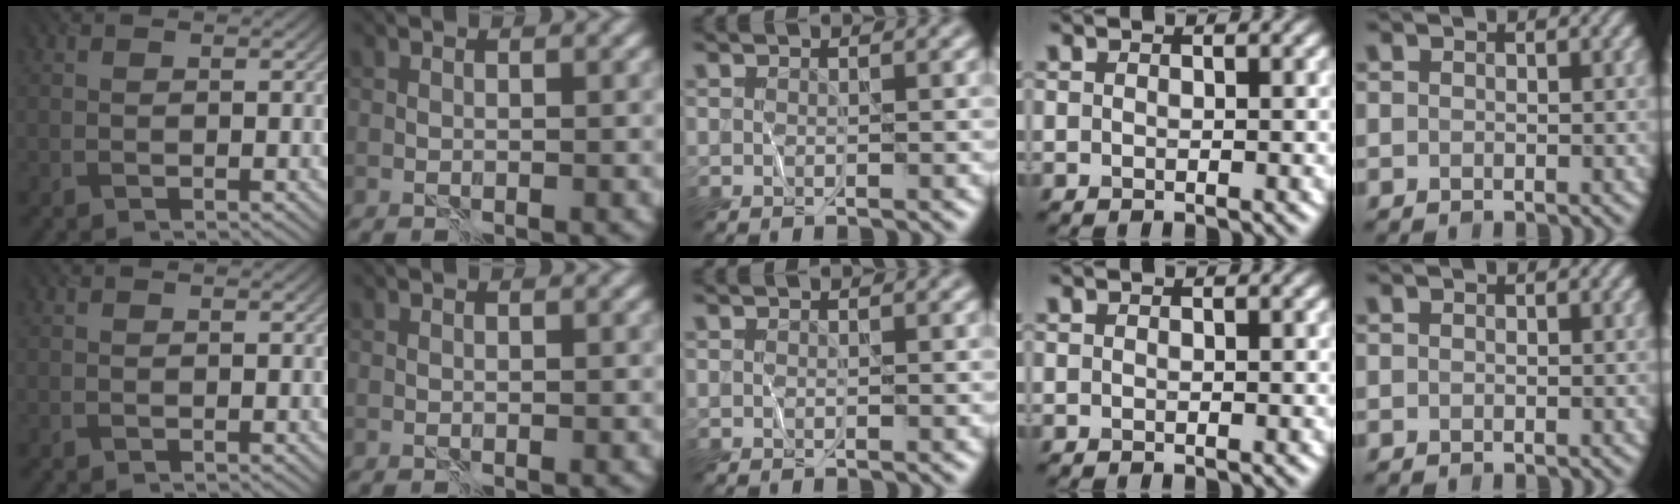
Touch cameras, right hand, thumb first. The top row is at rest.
{}